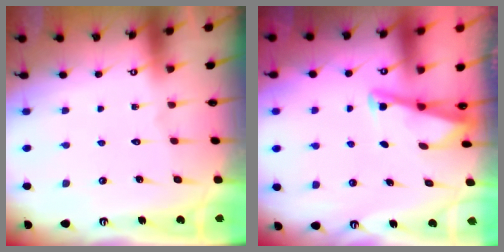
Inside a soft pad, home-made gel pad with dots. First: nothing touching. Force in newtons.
{"total": 2.9, "press": 2.9, "slide": 0.4}